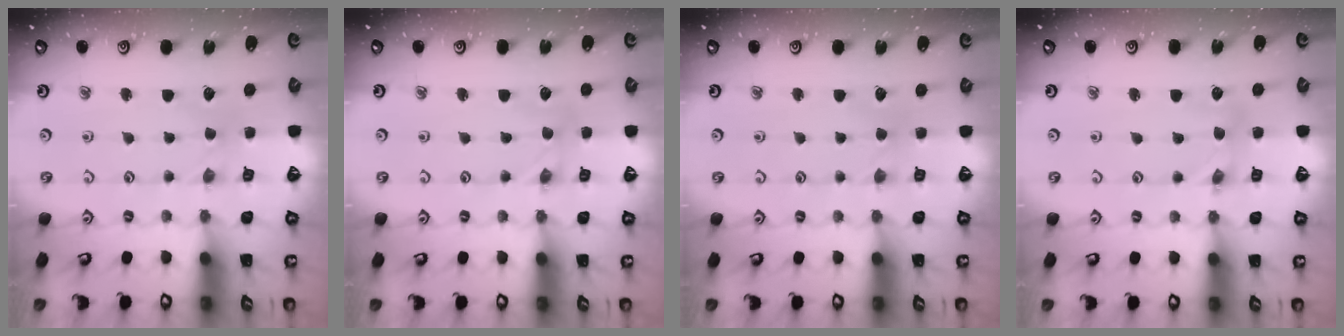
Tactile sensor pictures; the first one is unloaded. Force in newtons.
{"total": 0.6, "press": 0.6, "slide": 0.1}
{"total": 1.2, "press": 1.2, "slide": 0.3}
{"total": 2.9, "press": 2.9, "slide": 0.3}